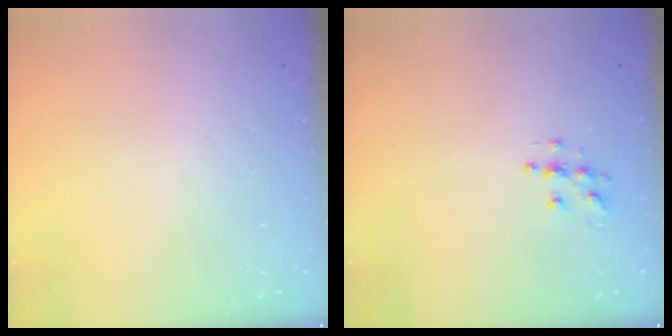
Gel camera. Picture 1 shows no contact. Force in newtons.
{"total": 5.7, "press": 5.7, "slide": 0.4}